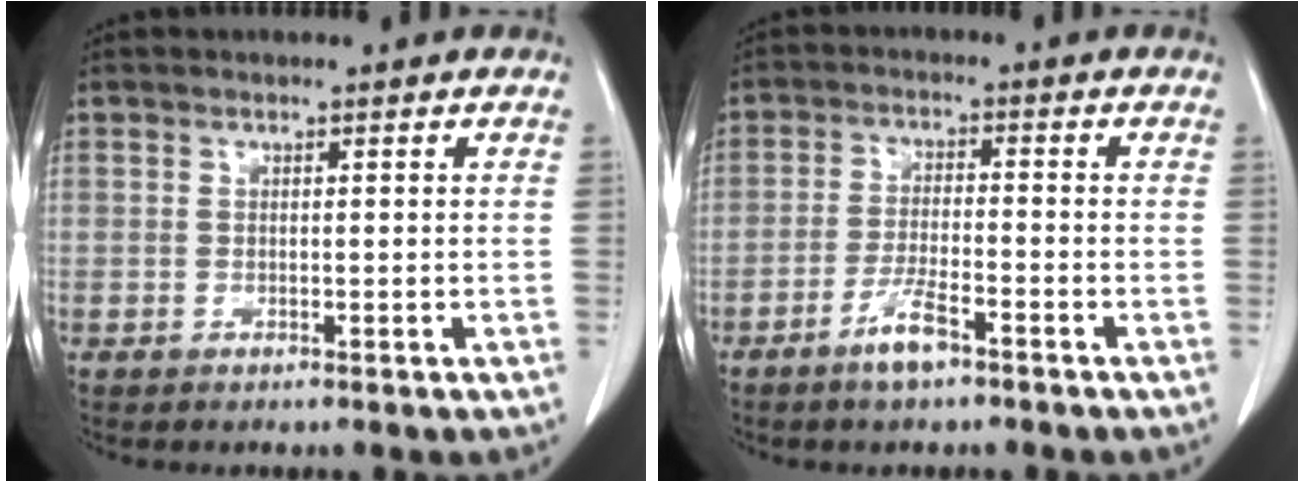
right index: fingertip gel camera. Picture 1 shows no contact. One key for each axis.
{"total": 4.9, "fx": -3.3, "fy": 0.7, "fz": 3.6, "tx": -0.069, "ty": -0.002, "tz": -0.061}